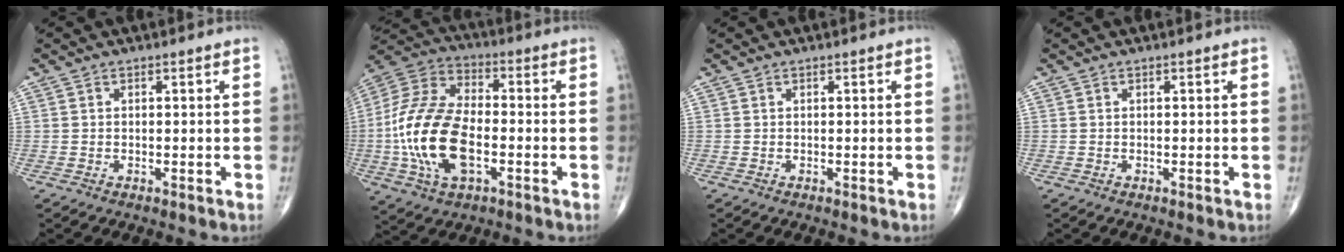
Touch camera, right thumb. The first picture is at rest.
{"total": 19.5, "force": [-3.6, 10.5, 16.1], "torque": [-0.329, 0.020, -0.068]}
{"total": 0.0}
{"total": 0.0}